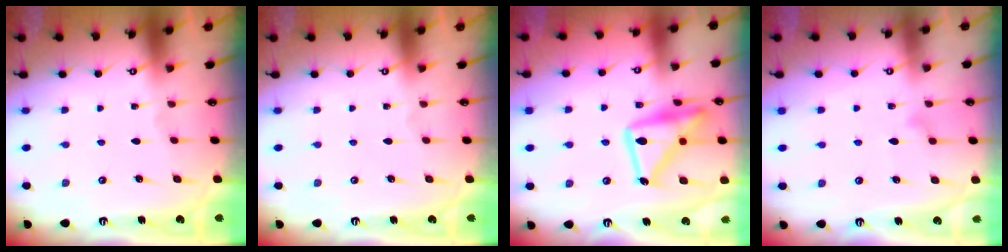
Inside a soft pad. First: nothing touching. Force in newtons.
{"total": 0.0}
{"total": 19.5, "press": 19.4, "slide": 1.5}
{"total": 7.7, "press": 7.7, "slide": 0.3}